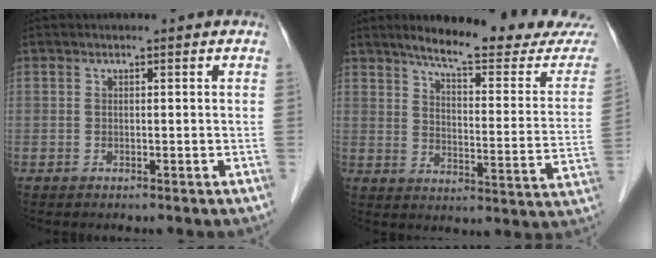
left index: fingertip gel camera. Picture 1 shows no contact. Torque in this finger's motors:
{"motor_torque": [0.07, -0.22, 0.22, 0.06]}